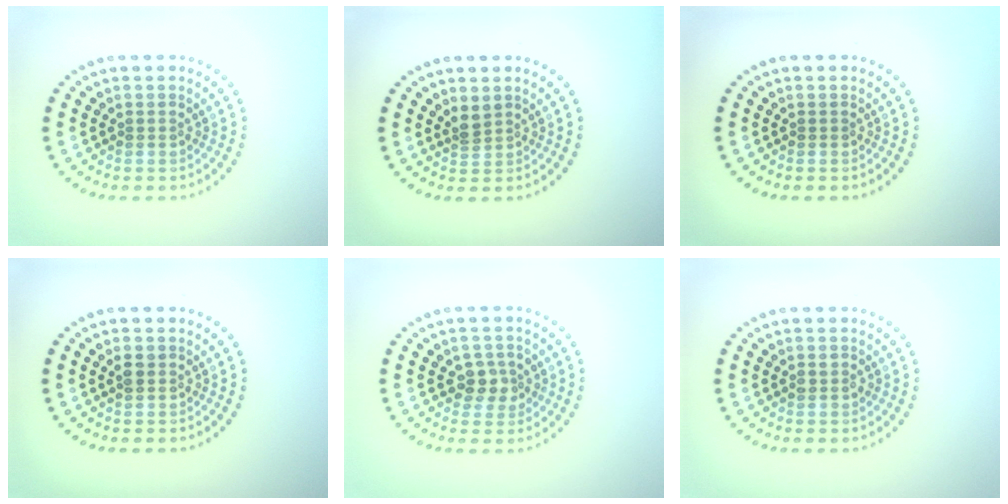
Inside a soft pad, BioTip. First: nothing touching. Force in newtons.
{"total": 1.5, "press": 1.1, "slide": 1.0}
{"total": 0.0}
{"total": 1.2, "press": 1.1, "slide": 0.4}
{"total": 2.4, "press": 2.3, "slide": 0.6}
{"total": 0.8, "press": 0.8, "slide": 0.2}